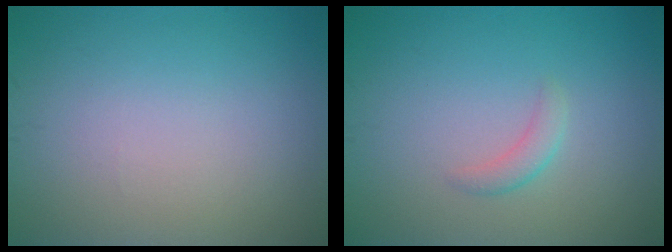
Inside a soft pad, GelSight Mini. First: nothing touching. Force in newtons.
{"total": 1.3, "press": 1.3, "slide": 0.1}